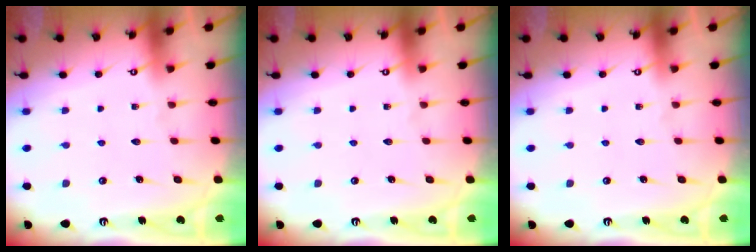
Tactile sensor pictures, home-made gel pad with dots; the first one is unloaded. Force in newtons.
{"total": 0.0}
{"total": 0.0}